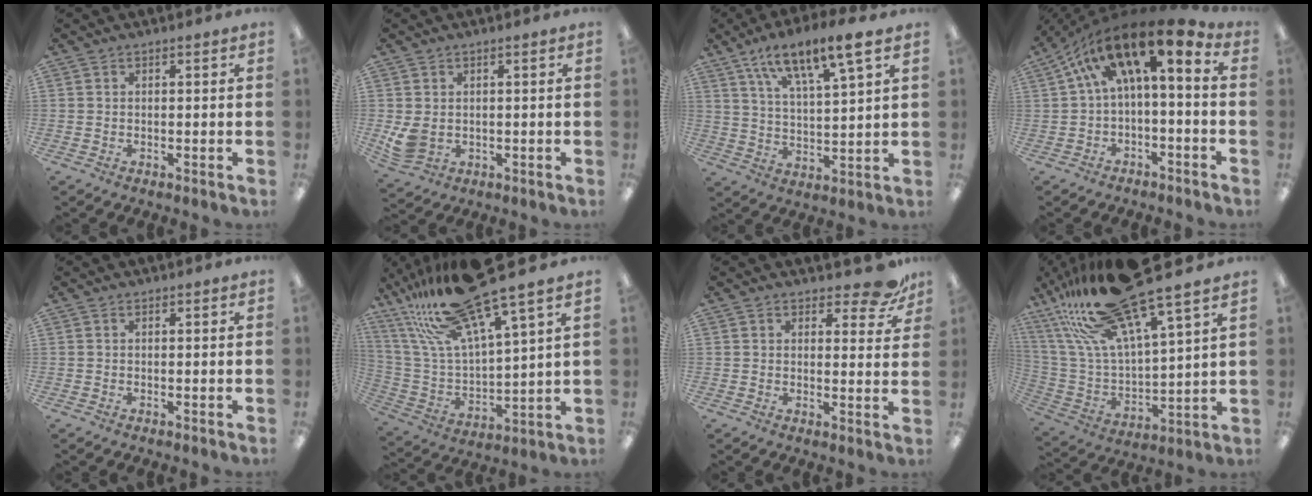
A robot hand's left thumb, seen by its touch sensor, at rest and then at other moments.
{"total": 4.6, "force": [0.3, 3.5, 2.9], "torque": [-0.065, -0.005, 0.005]}
{"total": 11.6, "force": [8.8, 2.5, 7.1], "torque": [-0.125, -0.046, 0.152]}
{"total": 14.2, "force": [5.3, 5.1, 12.2], "torque": [-0.210, -0.035, 0.085]}
{"total": 0.0}
{"total": 24.3, "force": [18.6, 5.1, 14.8], "torque": [-0.292, -0.122, 0.305]}
{"total": 6.7, "force": [5.1, 2.7, 3.6], "torque": [-0.032, -0.030, 0.084]}
{"total": 25.3, "force": [19.6, 5.2, 15.2], "torque": [-0.289, -0.130, 0.325]}